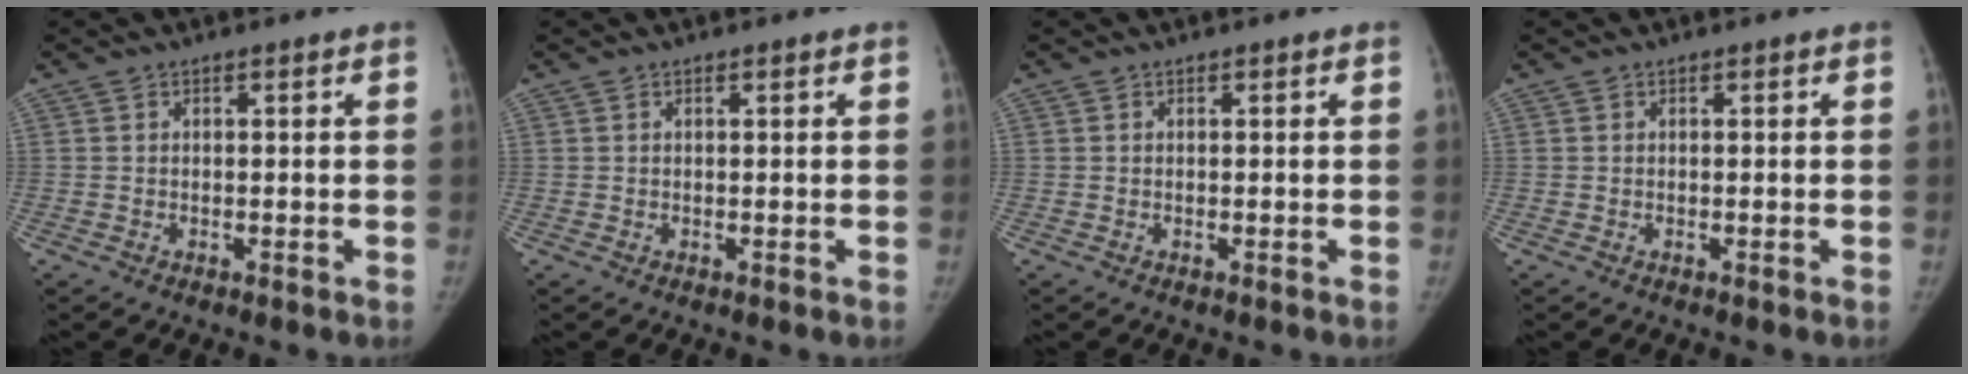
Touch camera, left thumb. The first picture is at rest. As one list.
[{"total": 0.0}, {"total": 0.0}, {"total": 0.0}]